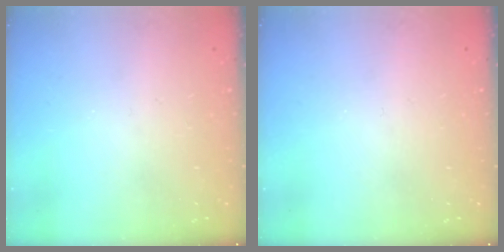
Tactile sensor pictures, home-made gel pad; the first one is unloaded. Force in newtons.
{"total": 0.0}